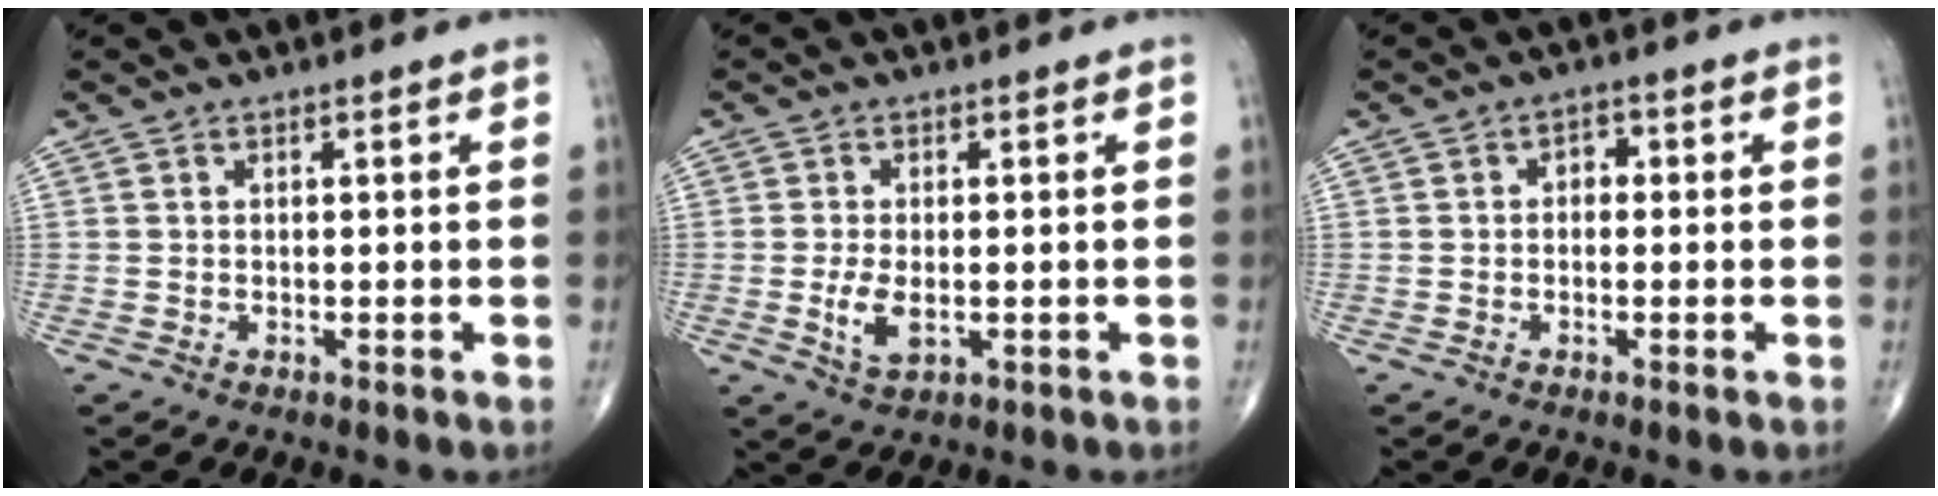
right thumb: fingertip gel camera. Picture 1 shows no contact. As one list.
[{"total": 4.5, "force": [-0.8, 2.2, 3.8], "torque": [-0.077, -0.008, -0.011]}, {"total": 1.9, "force": [-0.1, 1.5, 1.2], "torque": [-0.003, 0.009, -0.010]}]